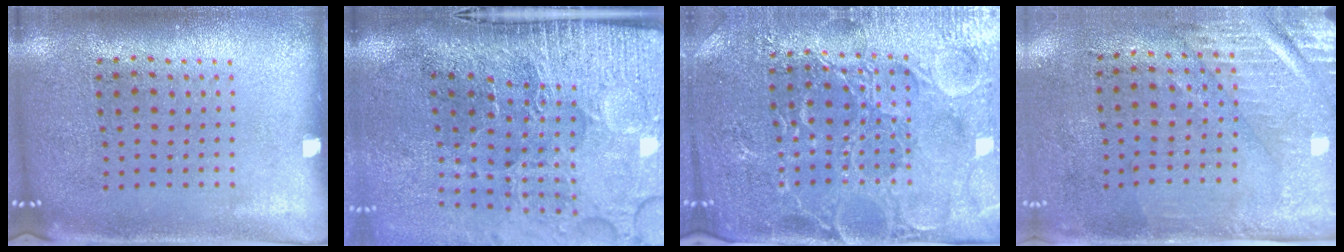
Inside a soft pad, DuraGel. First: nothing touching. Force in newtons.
{"total": 5.0, "press": 4.0, "slide": 3.0}
{"total": 4.8, "press": 4.5, "slide": 1.6}
{"total": 3.0, "press": 2.5, "slide": 1.5}